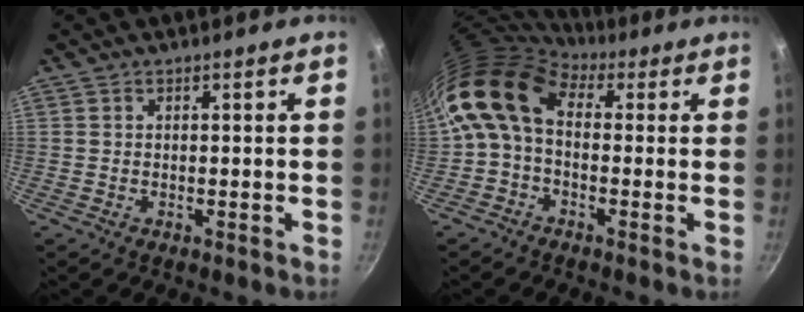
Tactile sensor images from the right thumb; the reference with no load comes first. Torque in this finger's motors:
{"motor_torque": [1.20, 3.81, 1.09, -0.98, 0.23]}